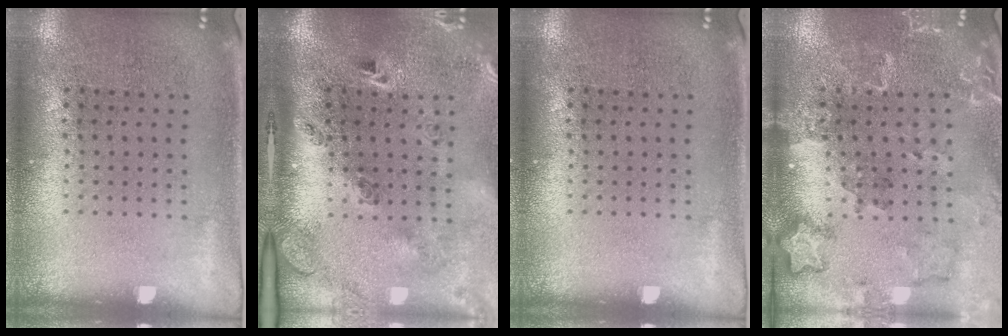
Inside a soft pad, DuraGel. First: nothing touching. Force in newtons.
{"total": 3.0, "press": 1.9, "slide": 2.2}
{"total": 0.0}
{"total": 1.8, "press": 1.7, "slide": 0.2}